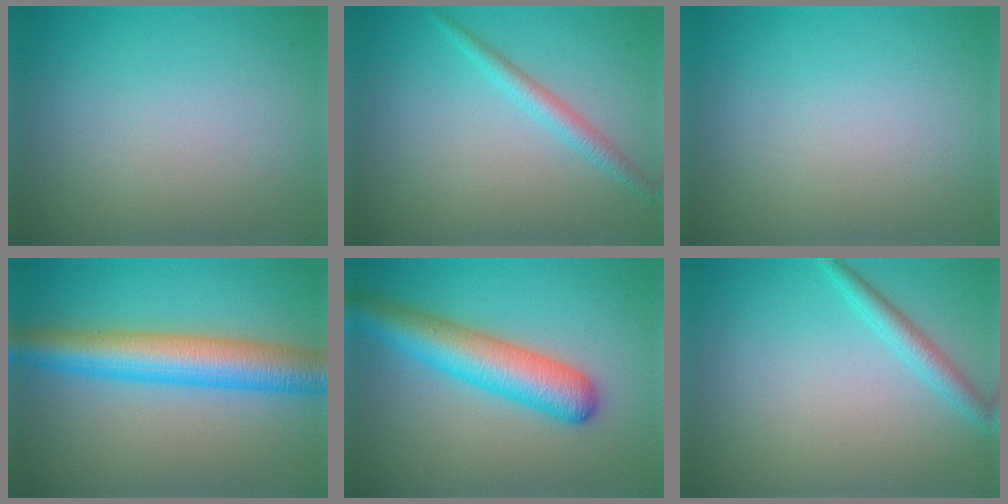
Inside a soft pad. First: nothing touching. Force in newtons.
{"total": 1.9, "press": 1.9, "slide": 0.1}
{"total": 0.0}
{"total": 7.2, "press": 7.2, "slide": 0.2}
{"total": 6.4, "press": 6.4, "slide": 0.3}
{"total": 2.1, "press": 2.1, "slide": 0.1}